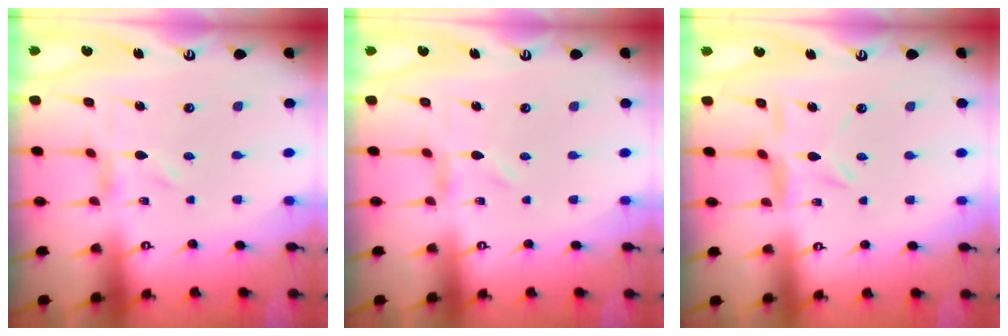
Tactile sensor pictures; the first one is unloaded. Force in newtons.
{"total": 0.0}
{"total": 5.8, "press": 5.7, "slide": 0.6}